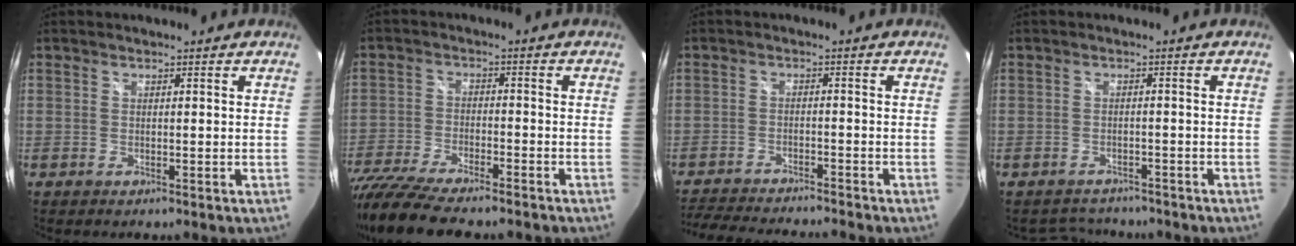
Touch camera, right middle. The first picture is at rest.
{"total": 16.3, "force": [-13.6, 3.3, 8.3], "torque": [-0.186, -0.051, -0.235]}
{"total": 12.4, "force": [-11.4, 1.0, 4.8], "torque": [-0.112, -0.018, -0.185]}
{"total": 4.7, "force": [-4.3, 1.9, 0.3], "torque": [-0.015, 0.003, -0.063]}